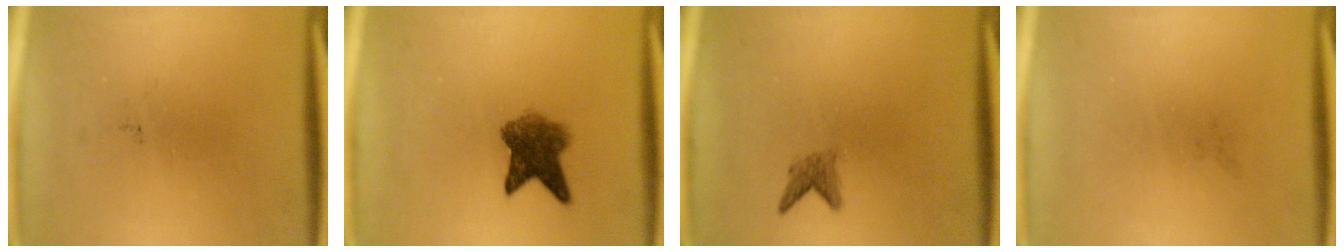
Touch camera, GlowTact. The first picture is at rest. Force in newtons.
{"total": 5.7}
{"total": 1.7}
{"total": 0.0}